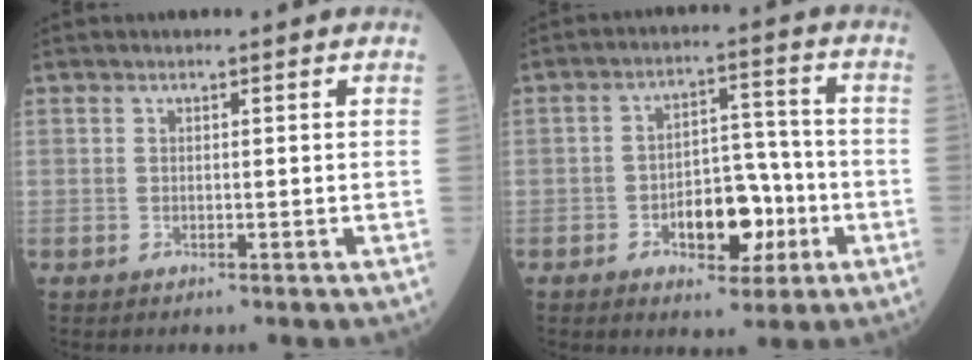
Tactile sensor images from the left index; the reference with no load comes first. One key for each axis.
{"total": 8.6, "fx": -3.3, "fy": 4.5, "fz": 6.6, "tx": -0.106, "ty": 0.018, "tz": -0.048}